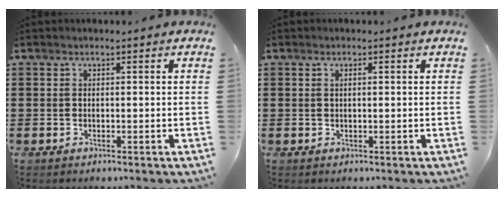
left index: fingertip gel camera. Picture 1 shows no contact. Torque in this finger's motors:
{"motor_torque": [-0.19, 0.06, 0.00, -0.01]}